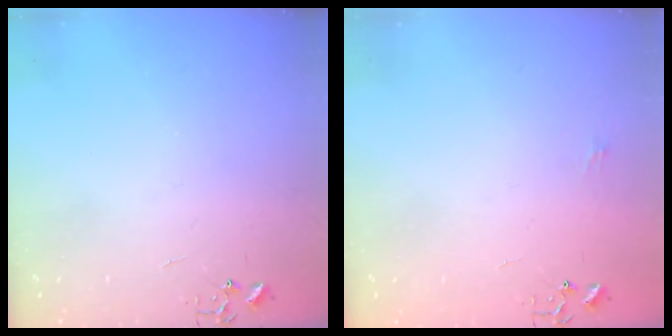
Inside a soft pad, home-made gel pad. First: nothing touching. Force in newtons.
{"total": 5.0, "press": 5.0, "slide": 0.7}